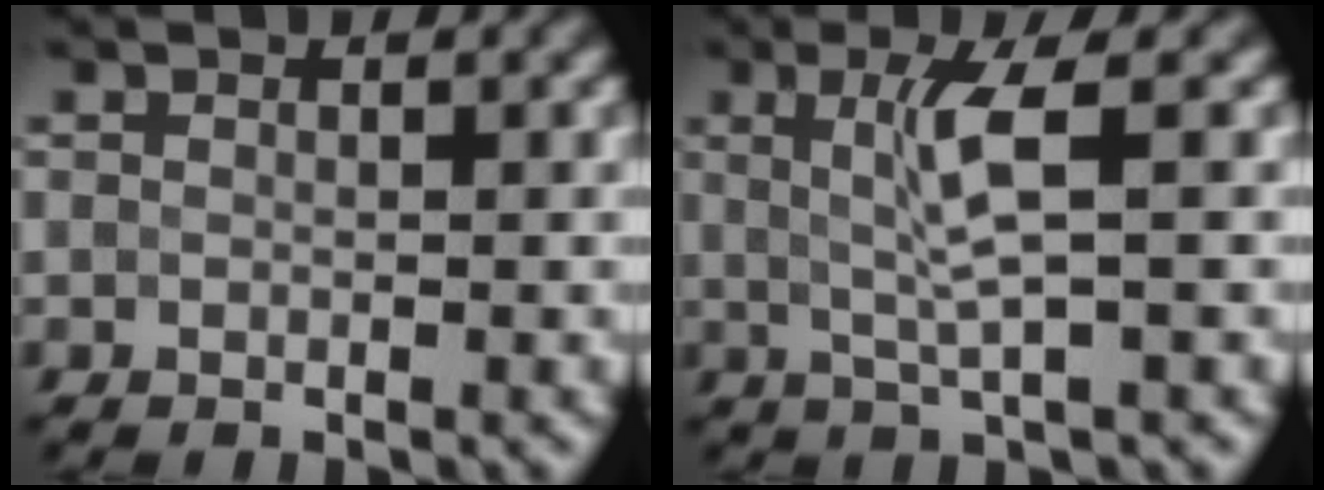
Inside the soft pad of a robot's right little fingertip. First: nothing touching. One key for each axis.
{"total": 3.7, "fx": 0.7, "fy": 0.2, "fz": 3.6, "tx": -0.079, "ty": -0.002, "tz": 0.015}